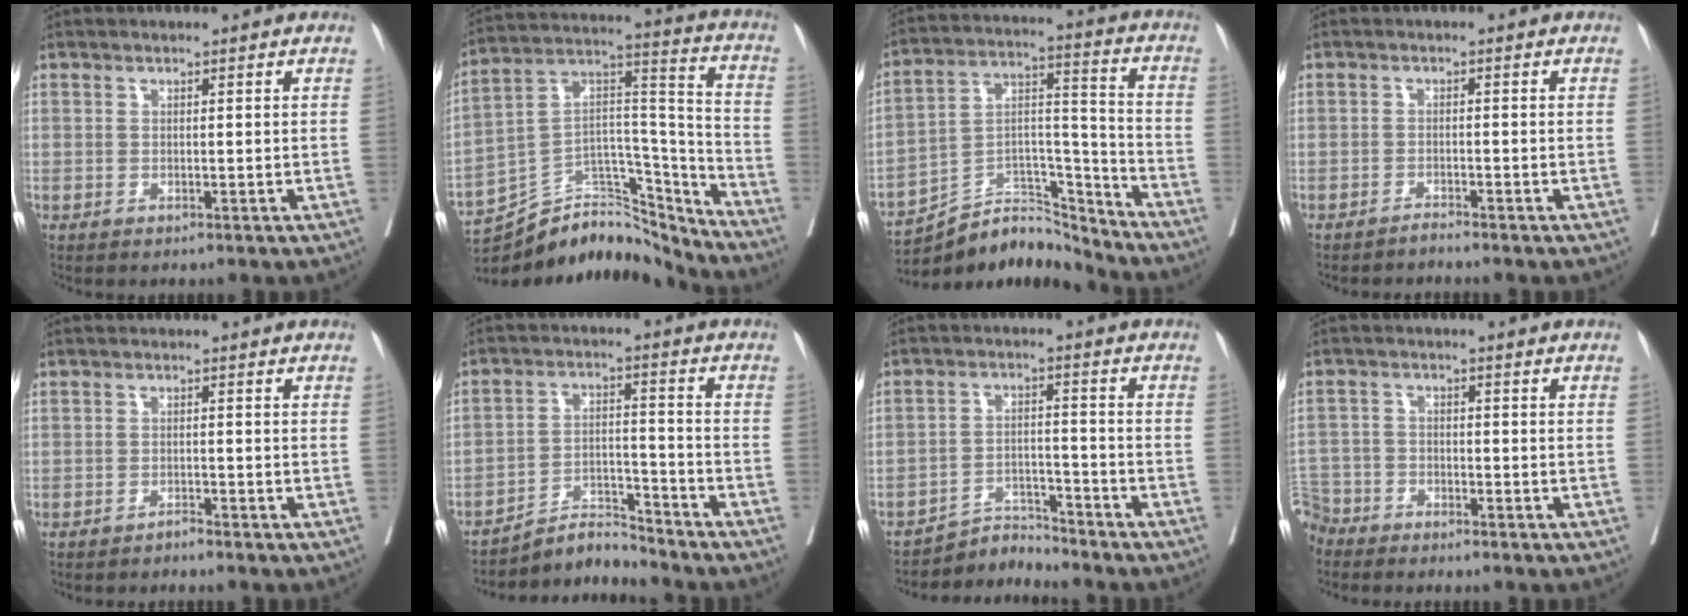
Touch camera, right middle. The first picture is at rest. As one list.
[{"total": 16.7, "force": [-16.0, 4.0, 3.1], "torque": [-0.052, 0.055, -0.258]}, {"total": 9.5, "force": [-9.4, 1.4, 0.0], "torque": [0.012, 0.051, -0.169]}, {"total": 2.1, "force": [1.8, -0.9, -0.7], "torque": [0.019, -0.010, 0.031]}, {"total": 0.9, "force": [-0.9, -0.3, 0.0], "torque": [0.003, 0.000, -0.016]}, {"total": 3.8, "force": [-3.4, -1.2, -1.3], "torque": [0.023, 0.008, -0.060]}, {"total": 3.0, "force": [-1.8, -1.1, -2.1], "torque": [0.042, -0.003, -0.031]}, {"total": 6.5, "force": [-6.0, 2.5, 0.4], "torque": [-0.007, 0.002, -0.120]}]